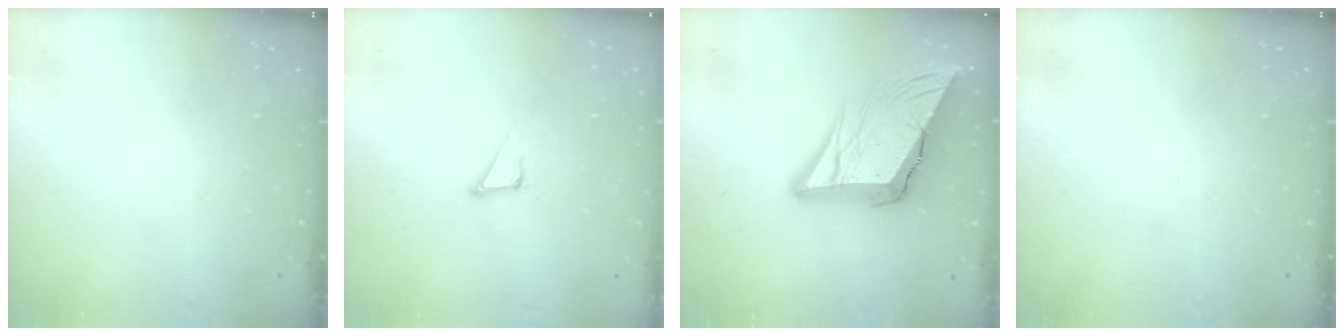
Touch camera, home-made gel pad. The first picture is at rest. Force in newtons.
{"total": 3.8, "press": 3.8, "slide": 0.0}
{"total": 18.2, "press": 18.0, "slide": 2.6}
{"total": 0.0}